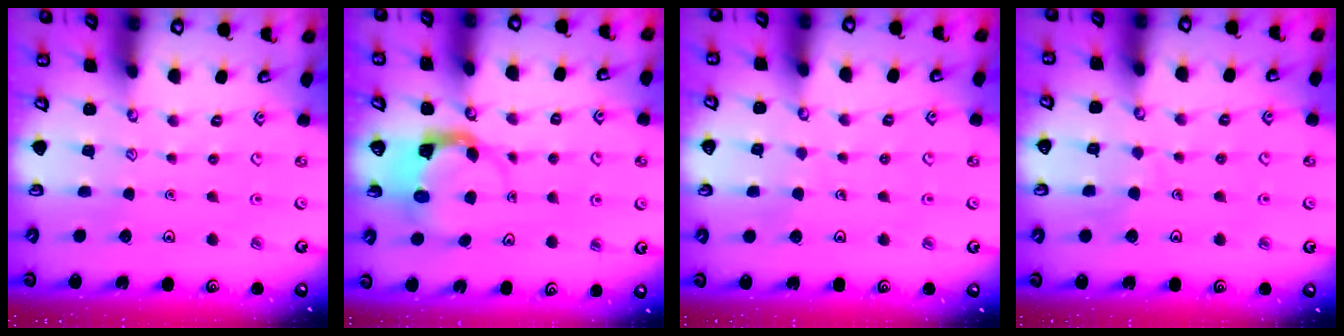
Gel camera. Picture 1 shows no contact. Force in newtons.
{"total": 3.9, "press": 3.9, "slide": 0.3}
{"total": 3.3, "press": 3.3, "slide": 0.2}
{"total": 3.9, "press": 3.9, "slide": 0.3}